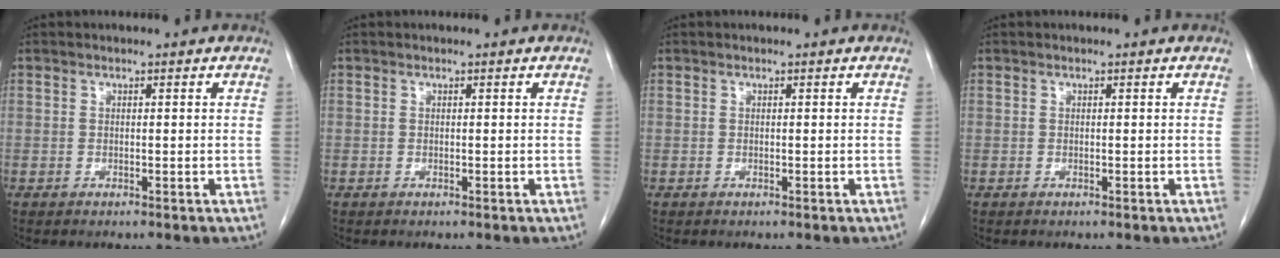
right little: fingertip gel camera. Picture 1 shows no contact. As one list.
[{"total": 0.0}, {"total": 0.0}, {"total": 0.0}]